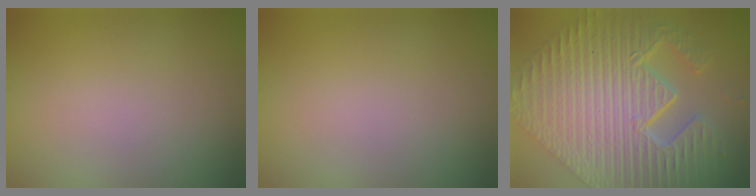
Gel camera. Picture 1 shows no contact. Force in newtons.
{"total": 0.0}
{"total": 11.3, "press": 7.9, "slide": 8.1}